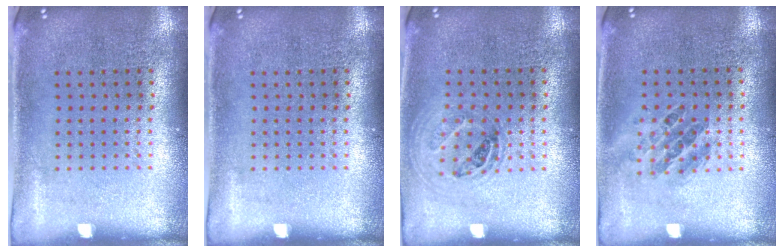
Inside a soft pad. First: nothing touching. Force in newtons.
{"total": 0.0}
{"total": 1.1, "press": 1.0, "slide": 0.4}
{"total": 1.0, "press": 0.8, "slide": 0.6}